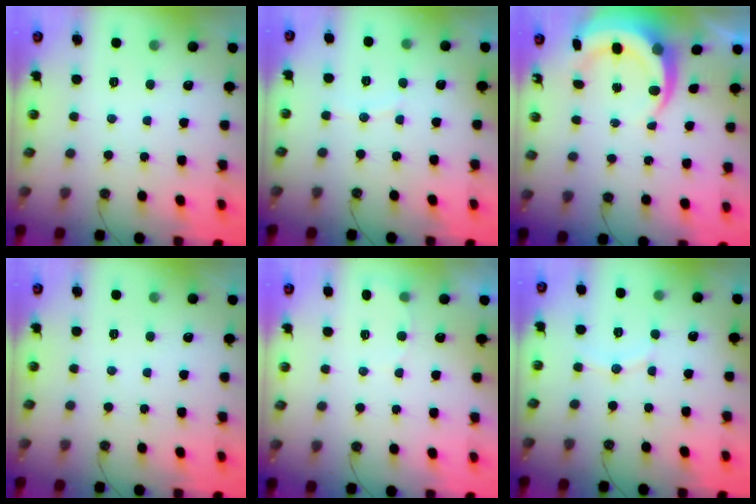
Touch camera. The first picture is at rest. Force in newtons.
{"total": 2.8, "press": 2.8, "slide": 0.3}
{"total": 8.1, "press": 7.9, "slide": 1.5}
{"total": 0.0}
{"total": 3.6, "press": 3.4, "slide": 1.4}
{"total": 6.3, "press": 6.2, "slide": 1.3}